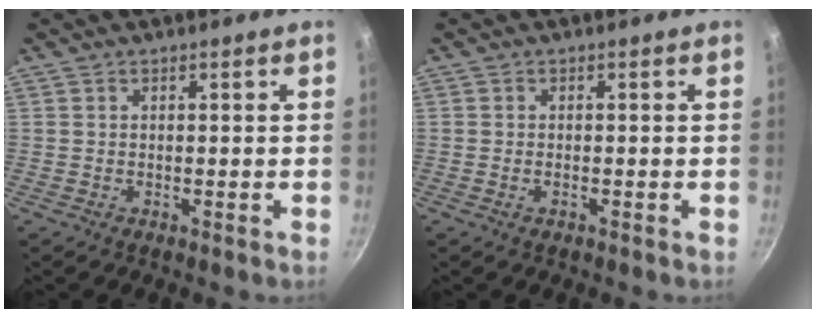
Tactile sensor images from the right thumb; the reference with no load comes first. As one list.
[{"total": 0.9, "force": [-0.5, 0.4, 0.6], "torque": [-0.014, 0.002, -0.010]}]